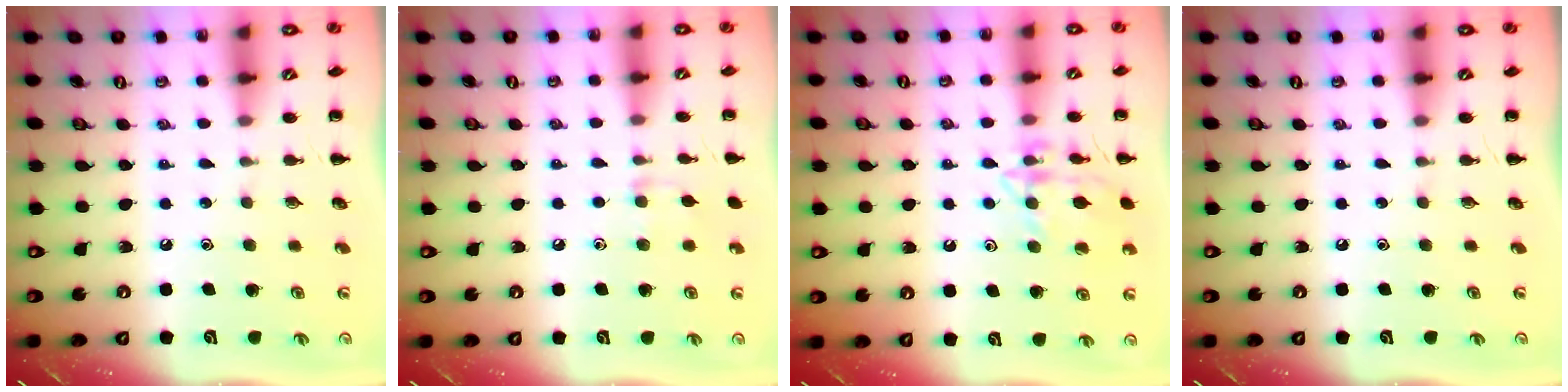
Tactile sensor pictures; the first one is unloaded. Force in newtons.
{"total": 5.9, "press": 5.5, "slide": 2.2}
{"total": 13.5, "press": 13.5, "slide": 0.7}
{"total": 0.0}